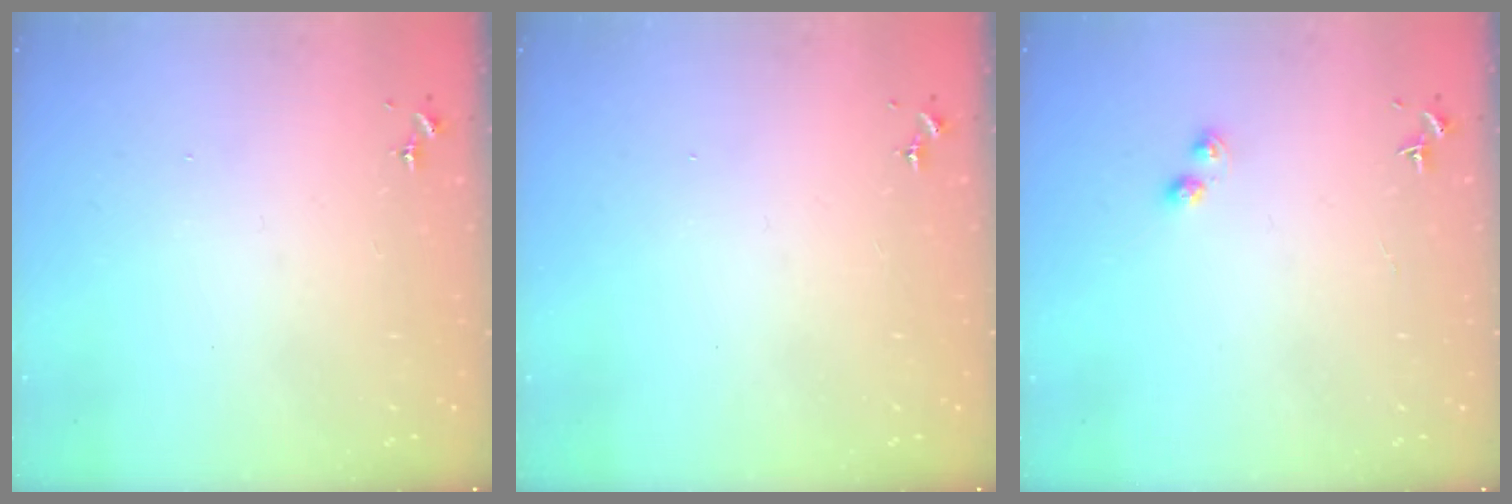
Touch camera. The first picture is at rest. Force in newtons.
{"total": 0.0}
{"total": 2.3, "press": 2.2, "slide": 0.3}